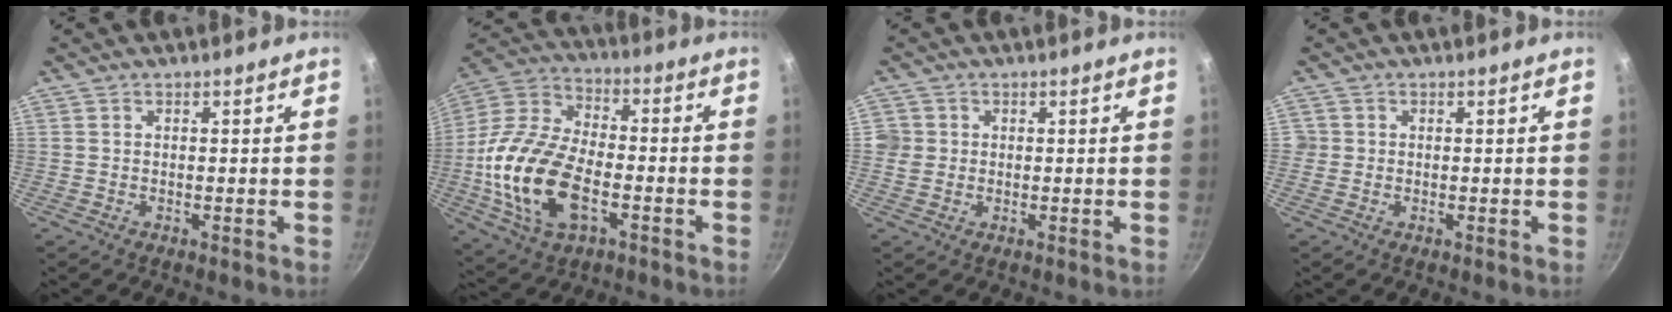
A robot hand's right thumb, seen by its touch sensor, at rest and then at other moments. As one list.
[{"total": 20.7, "force": [-5.0, 11.8, 16.2], "torque": [-0.317, 0.030, -0.102]}, {"total": 2.8, "force": [0.1, 2.7, 0.7], "torque": [0.001, 0.008, -0.002]}, {"total": 1.2, "force": [-0.1, 1.2, 0.2], "torque": [0.005, 0.004, -0.004]}]